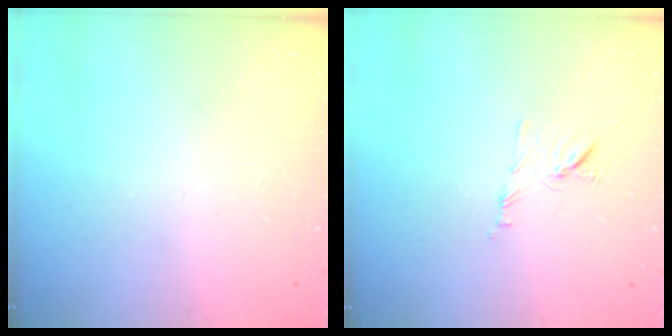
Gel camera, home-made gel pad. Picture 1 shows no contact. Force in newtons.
{"total": 7.5, "press": 7.5, "slide": 0.8}